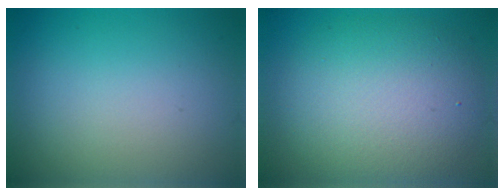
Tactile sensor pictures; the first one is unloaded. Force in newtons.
{"total": 8.5, "press": 8.4, "slide": 0.9}